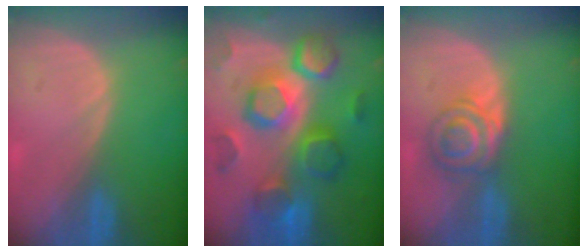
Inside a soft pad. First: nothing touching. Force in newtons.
{"total": 12.2, "press": 12.1, "slide": 0.9}
{"total": 6.1, "press": 5.6, "slide": 2.4}